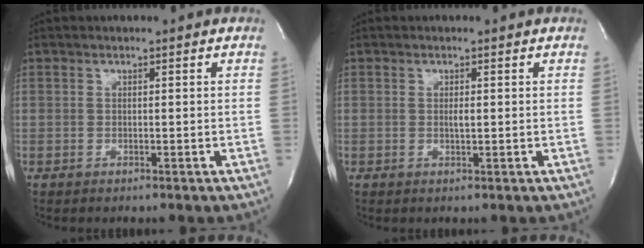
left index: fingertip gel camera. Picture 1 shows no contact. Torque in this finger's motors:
{"motor_torque": [0.33, -0.04, 0.02, 0.03]}